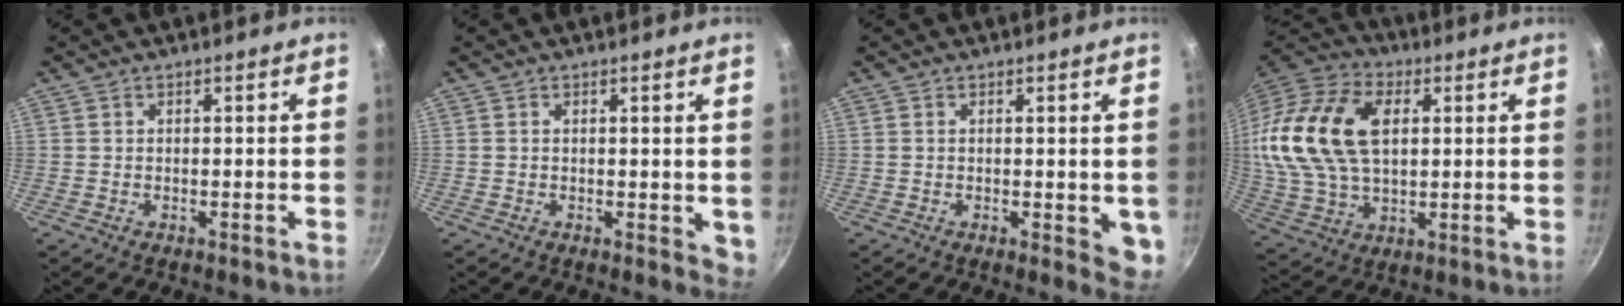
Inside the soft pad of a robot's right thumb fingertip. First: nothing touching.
{"total": 3.4, "force": [0.7, 1.7, 2.8], "torque": [-0.022, -0.005, 0.009]}
{"total": 4.7, "force": [0.1, 2.0, 4.2], "torque": [-0.038, -0.010, 0.002]}
{"total": 22.3, "force": [4.7, 14.3, 16.5], "torque": [-0.319, 0.009, 0.083]}